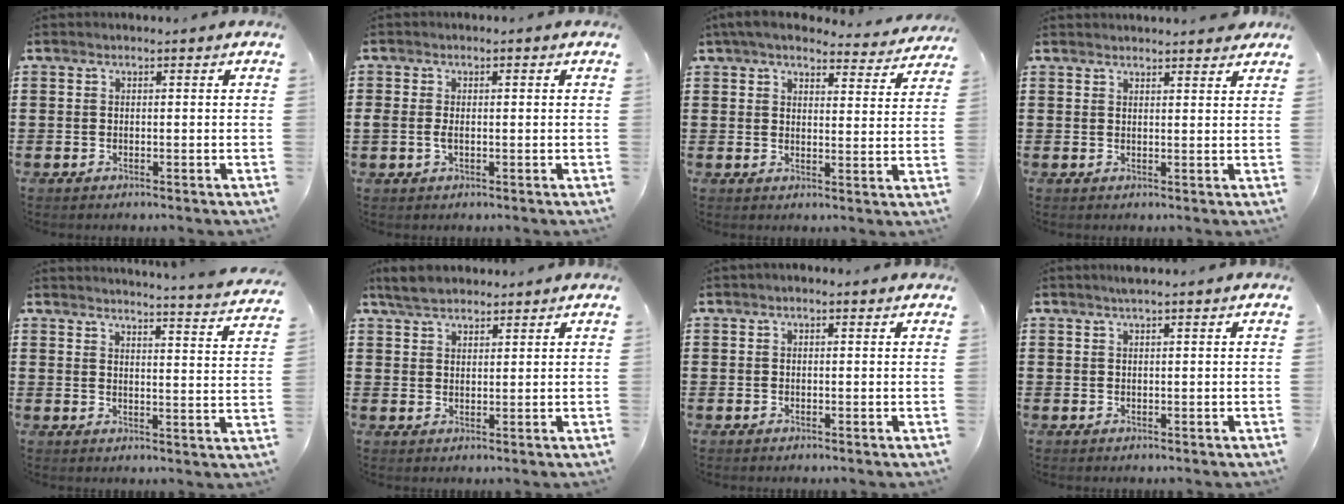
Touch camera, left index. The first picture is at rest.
{"total": 2.1, "force": [-0.3, 1.0, 1.8], "torque": [-0.042, 0.000, -0.009]}
{"total": 5.4, "force": [4.8, 1.1, 2.0], "torque": [-0.059, -0.020, 0.085]}
{"total": 2.1, "force": [2.1, 0.1, 0.2], "torque": [-0.009, -0.001, 0.041]}
{"total": 3.5, "force": [3.3, -0.9, 0.6], "torque": [-0.020, -0.035, 0.050]}
{"total": 4.2, "force": [3.6, 1.6, 1.5], "torque": [-0.041, 0.001, 0.068]}
{"total": 0.7, "force": [0.2, 0.4, 0.5], "torque": [-0.010, 0.006, 0.003]}
{"total": 1.3, "force": [1.0, 0.0, 0.8], "torque": [-0.015, 0.001, 0.018]}